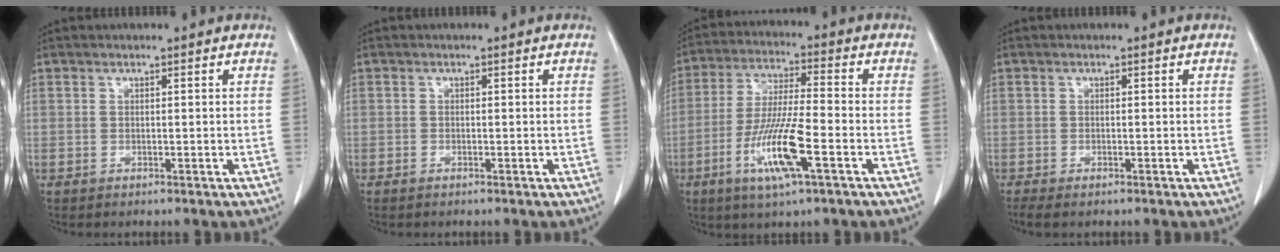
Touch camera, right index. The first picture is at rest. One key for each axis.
{"total": 1.1, "fx": -0.6, "fy": 0.7, "fz": 0.7, "tx": -0.016, "ty": 0.000, "tz": -0.007}
{"total": 12.5, "fx": -4.9, "fy": 1.3, "fz": 11.4, "tx": -0.229, "ty": -0.016, "tz": -0.090}
{"total": 3.4, "fx": -2.0, "fy": 1.4, "fz": 2.3, "tx": -0.054, "ty": -0.003, "tz": -0.032}